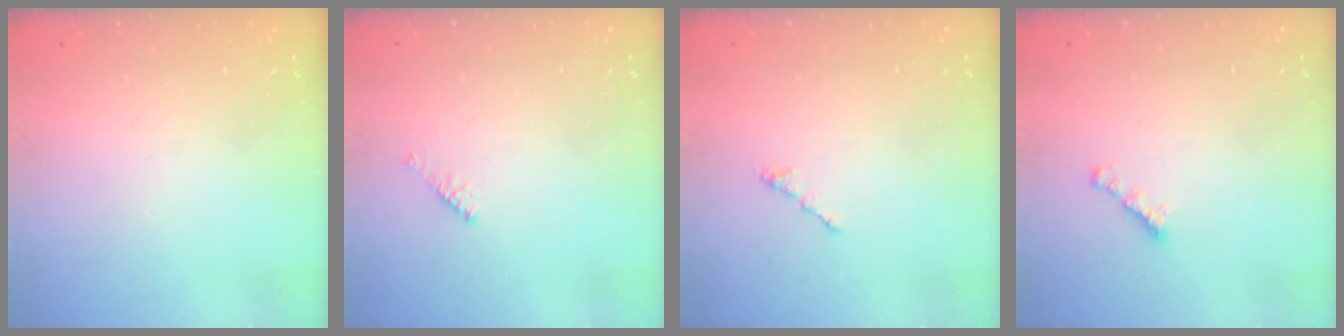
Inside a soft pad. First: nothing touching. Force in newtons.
{"total": 4.1, "press": 4.0, "slide": 0.6}
{"total": 0.5, "press": 0.4, "slide": 0.3}
{"total": 1.7, "press": 1.6, "slide": 0.5}